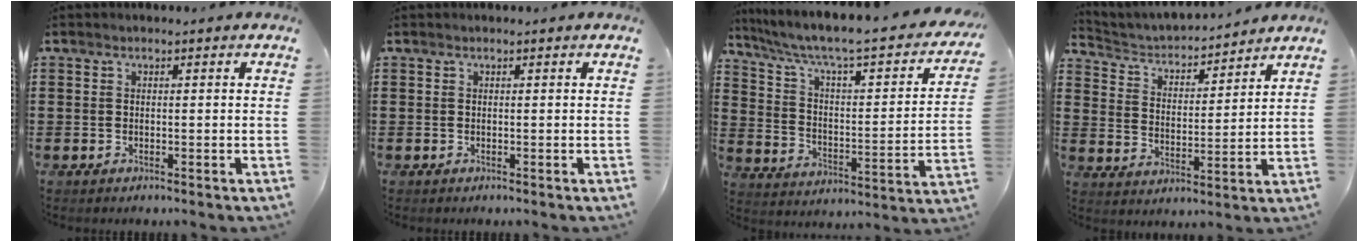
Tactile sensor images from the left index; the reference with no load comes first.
{"total": 0.0}
{"total": 5.5, "force": [3.9, 0.8, 3.9], "torque": [-0.095, -0.040, 0.056]}
{"total": 3.7, "force": [3.5, 0.8, 0.6], "torque": [-0.033, -0.028, 0.054]}